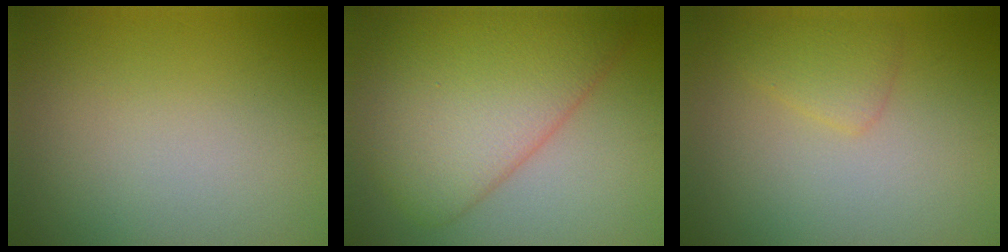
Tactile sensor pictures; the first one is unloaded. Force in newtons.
{"total": 9.0, "press": 8.9, "slide": 0.5}
{"total": 1.8, "press": 1.8, "slide": 0.2}